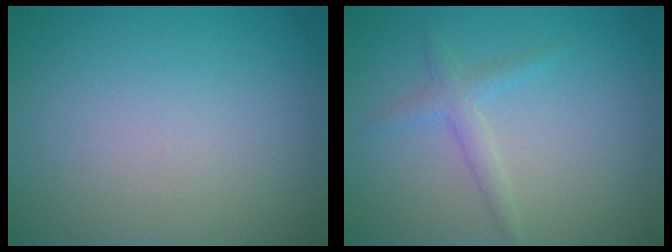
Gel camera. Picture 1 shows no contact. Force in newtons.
{"total": 1.7, "press": 1.7, "slide": 0.1}